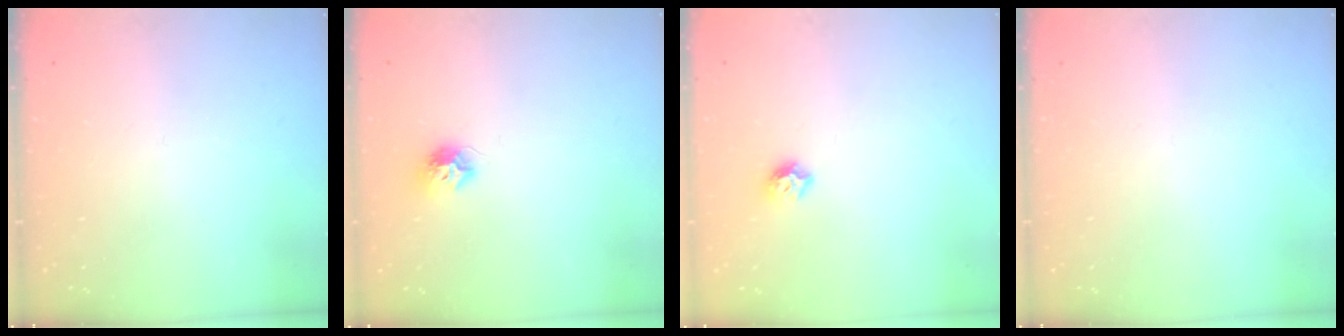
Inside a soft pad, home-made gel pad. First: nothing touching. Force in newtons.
{"total": 7.5, "press": 7.5, "slide": 0.7}
{"total": 6.0, "press": 5.9, "slide": 0.8}
{"total": 0.0}